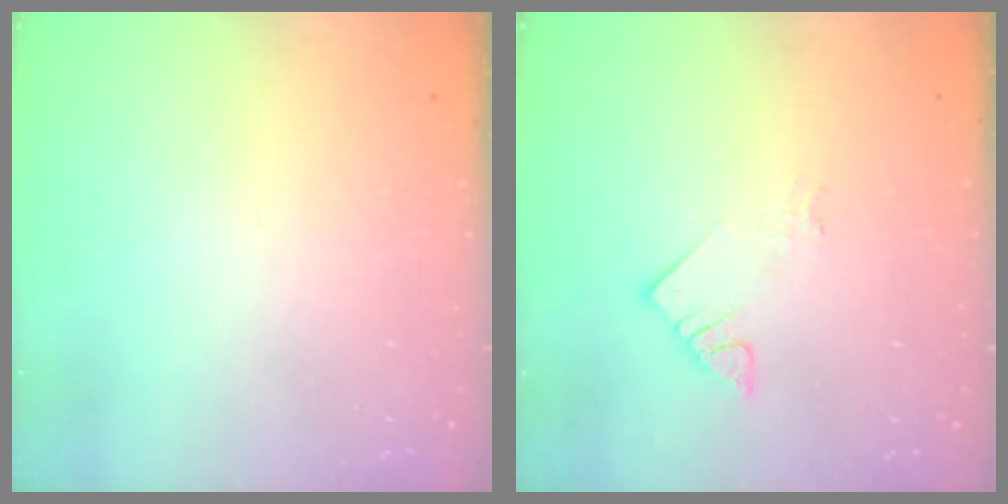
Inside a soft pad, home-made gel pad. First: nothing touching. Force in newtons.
{"total": 4.1, "press": 4.1, "slide": 0.3}